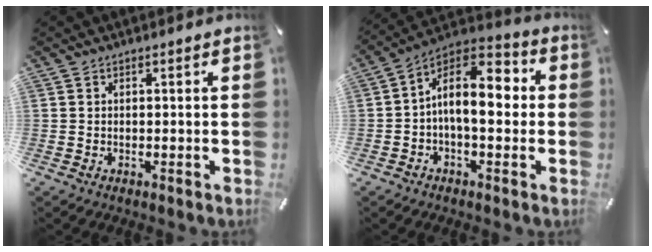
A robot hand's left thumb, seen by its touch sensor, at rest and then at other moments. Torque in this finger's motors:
{"motor_torque": [0.43, 1.14, 0.80, -0.39, 0.22]}